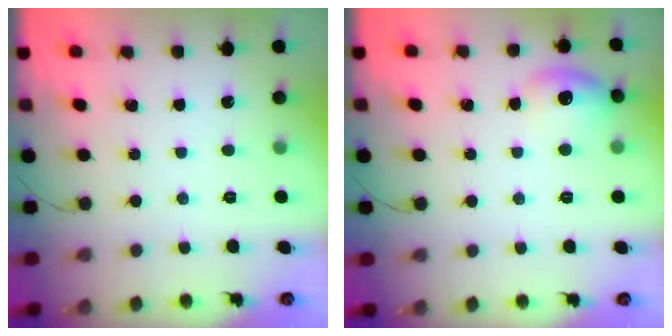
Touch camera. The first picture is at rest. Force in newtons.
{"total": 9.2, "press": 8.2, "slide": 4.0}